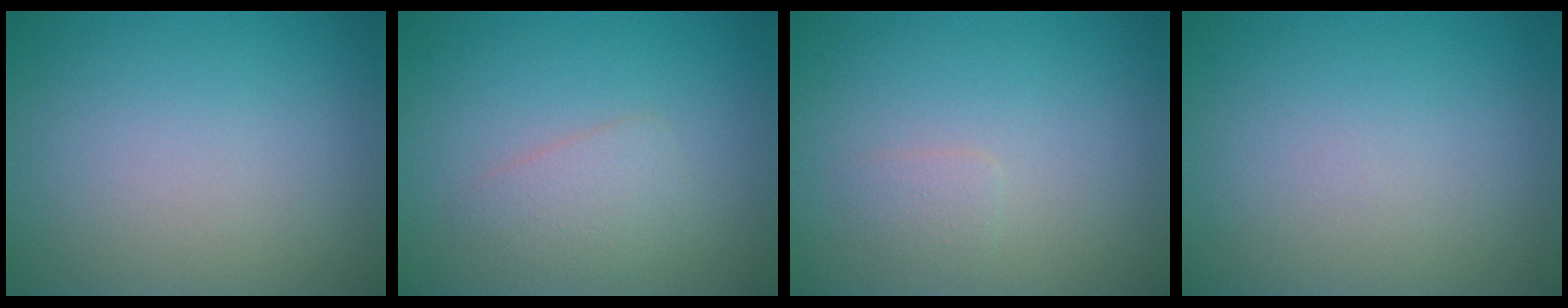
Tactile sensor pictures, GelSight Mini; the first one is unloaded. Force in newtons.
{"total": 2.1, "press": 2.1, "slide": 0.0}
{"total": 1.0, "press": 1.0, "slide": 0.1}
{"total": 0.0}